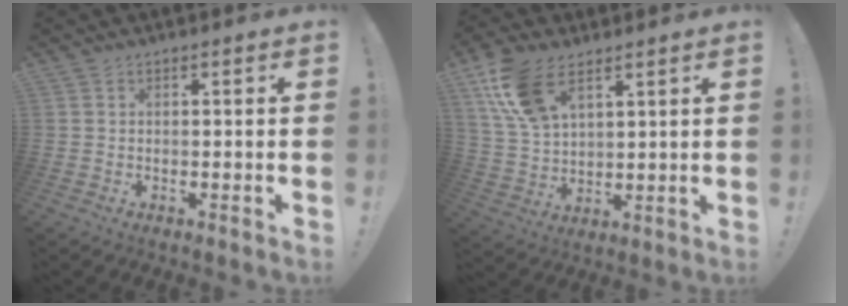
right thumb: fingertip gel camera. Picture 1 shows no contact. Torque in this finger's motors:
{"motor_torque": [0.90, 1.17, 0.64, -0.12, 0.17]}